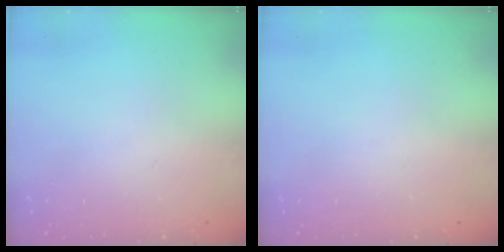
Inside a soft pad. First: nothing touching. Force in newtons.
{"total": 0.0}